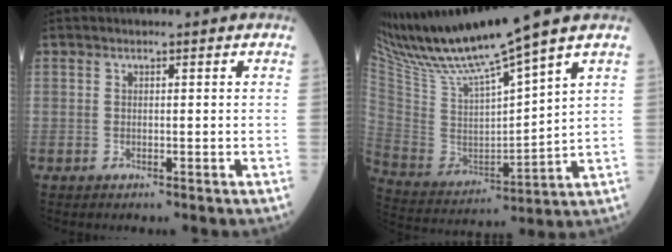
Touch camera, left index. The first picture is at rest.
{"total": 19.4, "force": [16.1, -0.9, 10.6], "torque": [-0.199, -0.012, 0.307]}